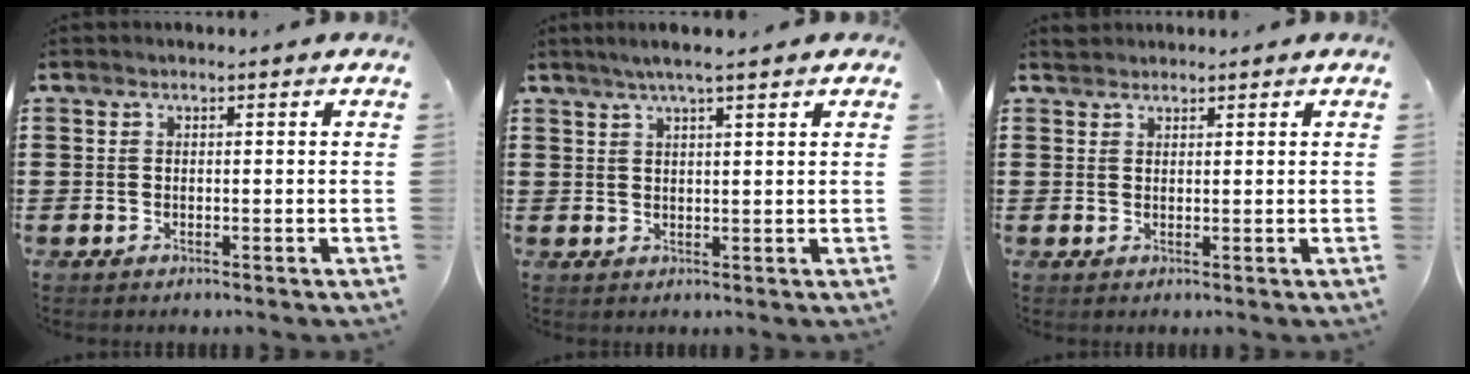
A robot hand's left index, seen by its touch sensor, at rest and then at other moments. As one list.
[{"total": 3.6, "force": [2.5, 0.0, 2.5], "torque": [-0.053, 0.003, 0.045]}, {"total": 1.5, "force": [1.4, 0.5, 0.0], "torque": [-0.003, 0.002, 0.028]}]